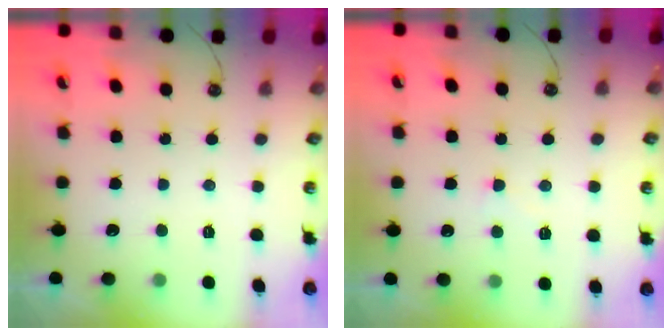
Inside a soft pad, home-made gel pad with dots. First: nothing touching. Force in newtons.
{"total": 0.8, "press": 0.6, "slide": 0.5}